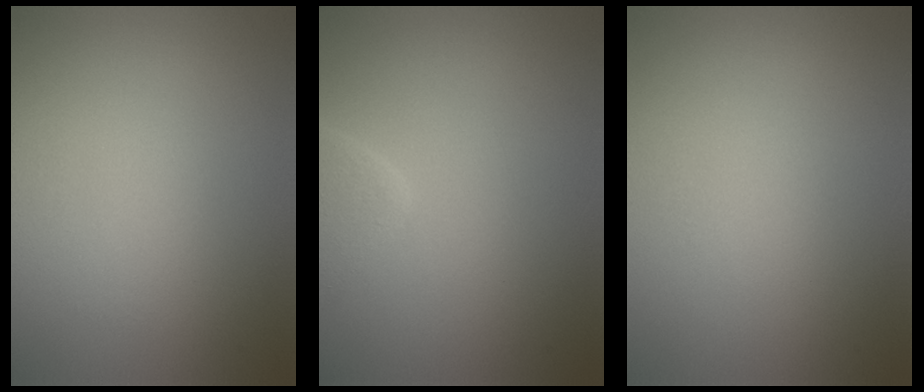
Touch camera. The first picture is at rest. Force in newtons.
{"total": 2.8, "press": 2.8, "slide": 0.2}
{"total": 0.0}